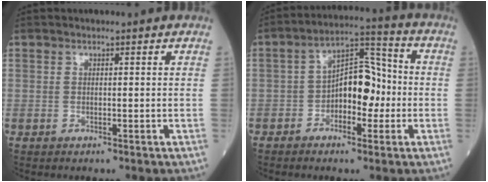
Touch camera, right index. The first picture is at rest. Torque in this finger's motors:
{"motor_torque": [1.23, -0.38, 0.59, 0.13]}